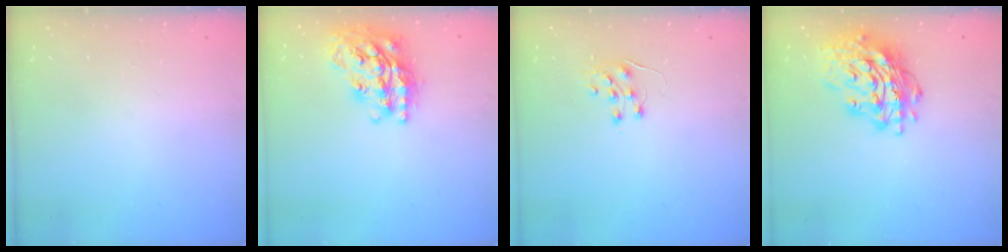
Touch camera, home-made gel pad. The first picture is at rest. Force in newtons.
{"total": 22.9, "press": 22.9, "slide": 1.8}
{"total": 7.1, "press": 7.1, "slide": 0.6}
{"total": 19.1, "press": 19.0, "slide": 1.9}